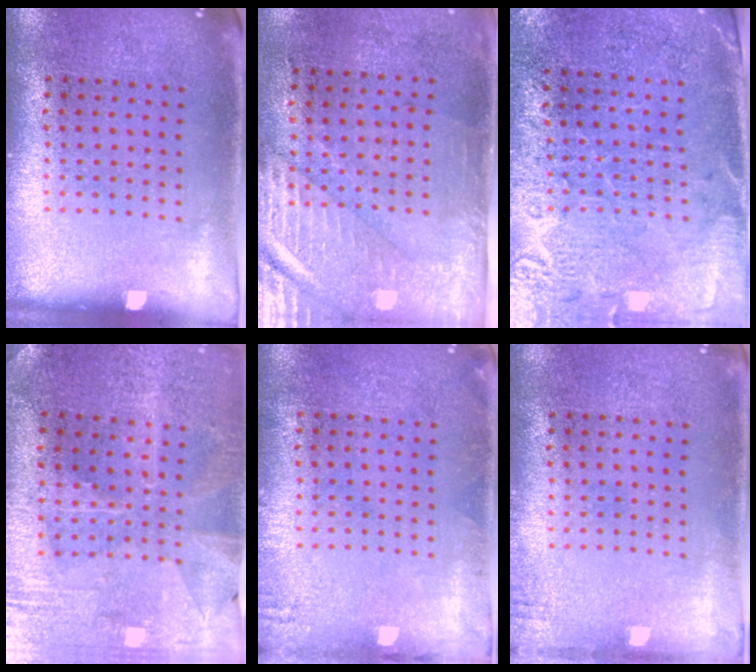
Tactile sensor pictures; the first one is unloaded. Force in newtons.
{"total": 3.0, "press": 2.4, "slide": 1.6}
{"total": 2.9, "press": 2.6, "slide": 1.2}
{"total": 0.9, "press": 0.8, "slide": 0.3}
{"total": 1.0, "press": 1.0, "slide": 0.2}
{"total": 1.0, "press": 1.0, "slide": 0.1}